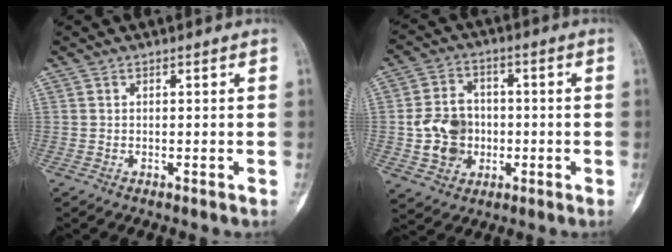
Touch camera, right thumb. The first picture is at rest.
{"total": 10.4, "force": [-1.2, 8.7, 5.5], "torque": [-0.073, 0.013, -0.019]}